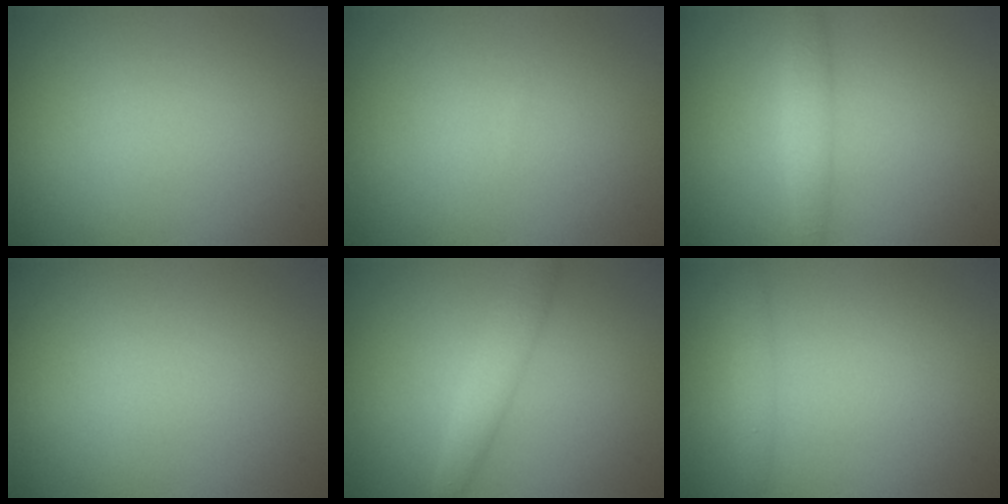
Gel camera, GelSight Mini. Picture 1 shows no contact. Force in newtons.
{"total": 0.0}
{"total": 2.1, "press": 2.1, "slide": 0.0}
{"total": 0.0}
{"total": 2.4, "press": 2.4, "slide": 0.1}
{"total": 1.1, "press": 1.0, "slide": 0.1}